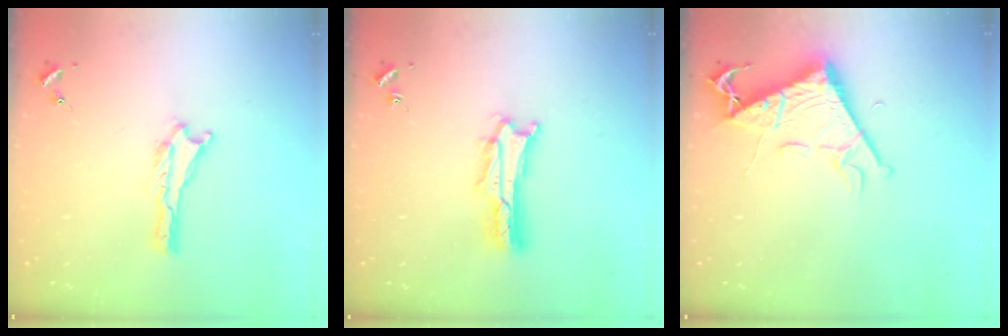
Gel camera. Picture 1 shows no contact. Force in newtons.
{"total": 2.7, "press": 2.7, "slide": 0.4}
{"total": 7.9, "press": 7.9, "slide": 0.9}